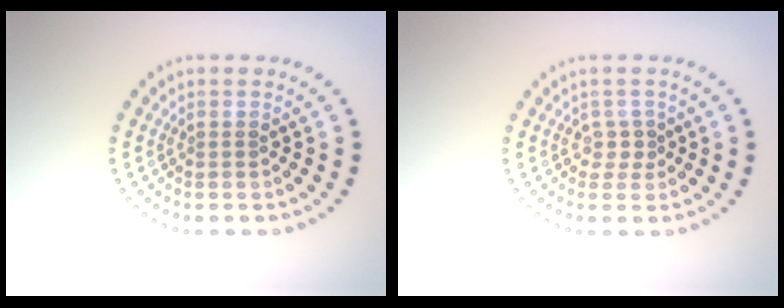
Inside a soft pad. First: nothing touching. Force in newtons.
{"total": 1.3, "press": 0.9, "slide": 0.9}